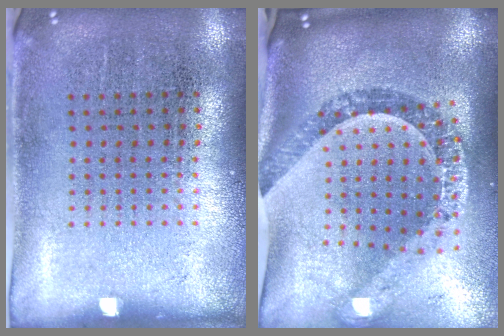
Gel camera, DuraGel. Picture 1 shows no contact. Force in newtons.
{"total": 2.2, "press": 1.8, "slide": 1.3}